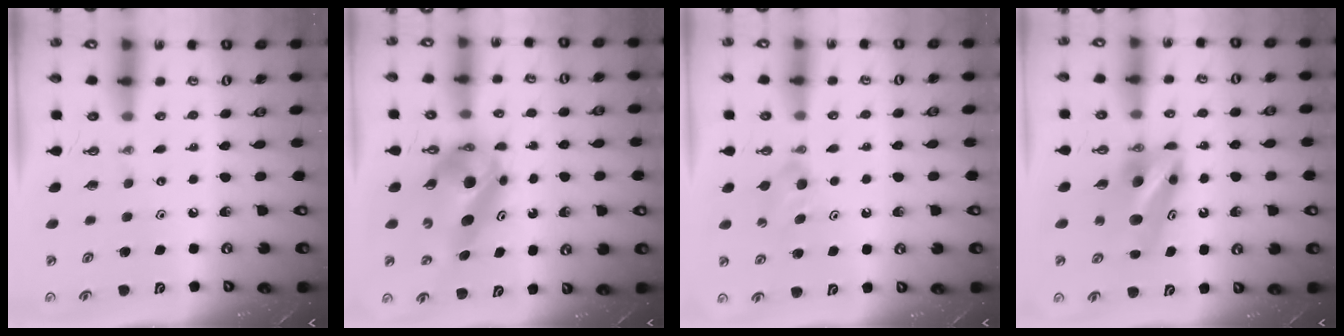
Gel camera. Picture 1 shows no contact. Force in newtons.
{"total": 7.8, "press": 7.8, "slide": 0.7}
{"total": 4.2, "press": 4.1, "slide": 0.6}
{"total": 9.4, "press": 7.4, "slide": 5.8}